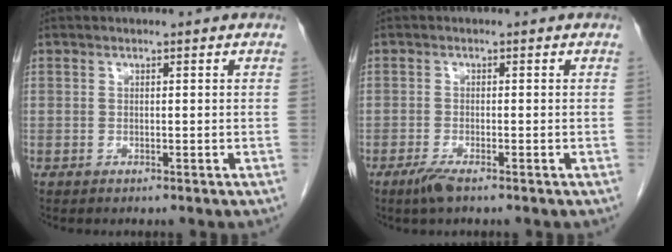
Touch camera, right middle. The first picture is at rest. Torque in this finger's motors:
{"motor_torque": [0.34, -0.17, 0.05, 0.03]}